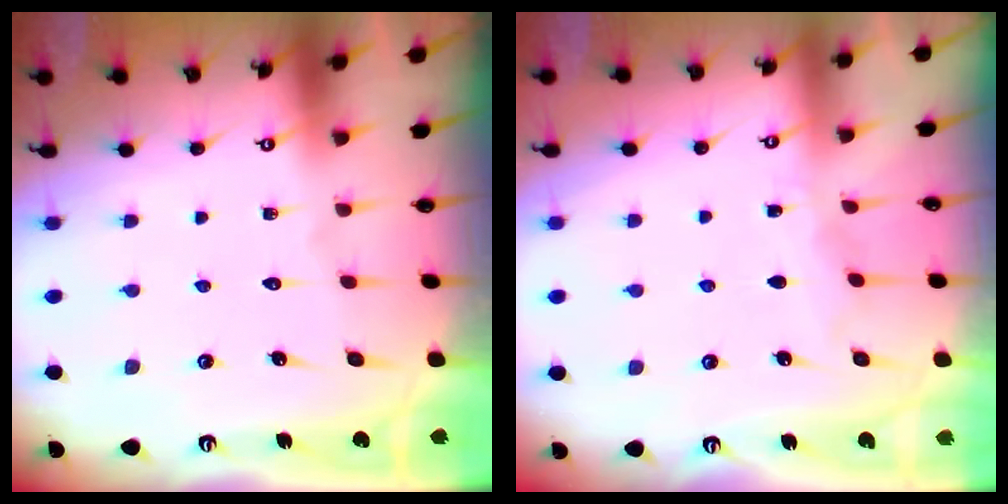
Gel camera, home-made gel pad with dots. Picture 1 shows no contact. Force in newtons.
{"total": 3.4, "press": 3.4, "slide": 0.5}